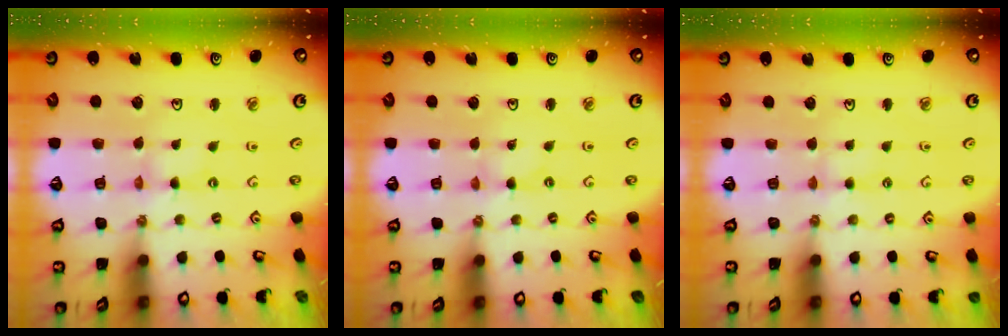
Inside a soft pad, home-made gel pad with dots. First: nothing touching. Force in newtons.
{"total": 0.0}
{"total": 2.2, "press": 2.2, "slide": 0.4}